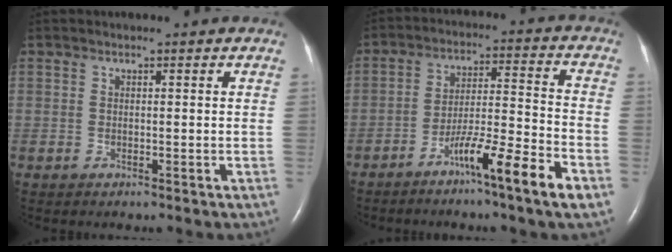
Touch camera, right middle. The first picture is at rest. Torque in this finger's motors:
{"motor_torque": [1.25, -0.90, 0.24, 0.15]}